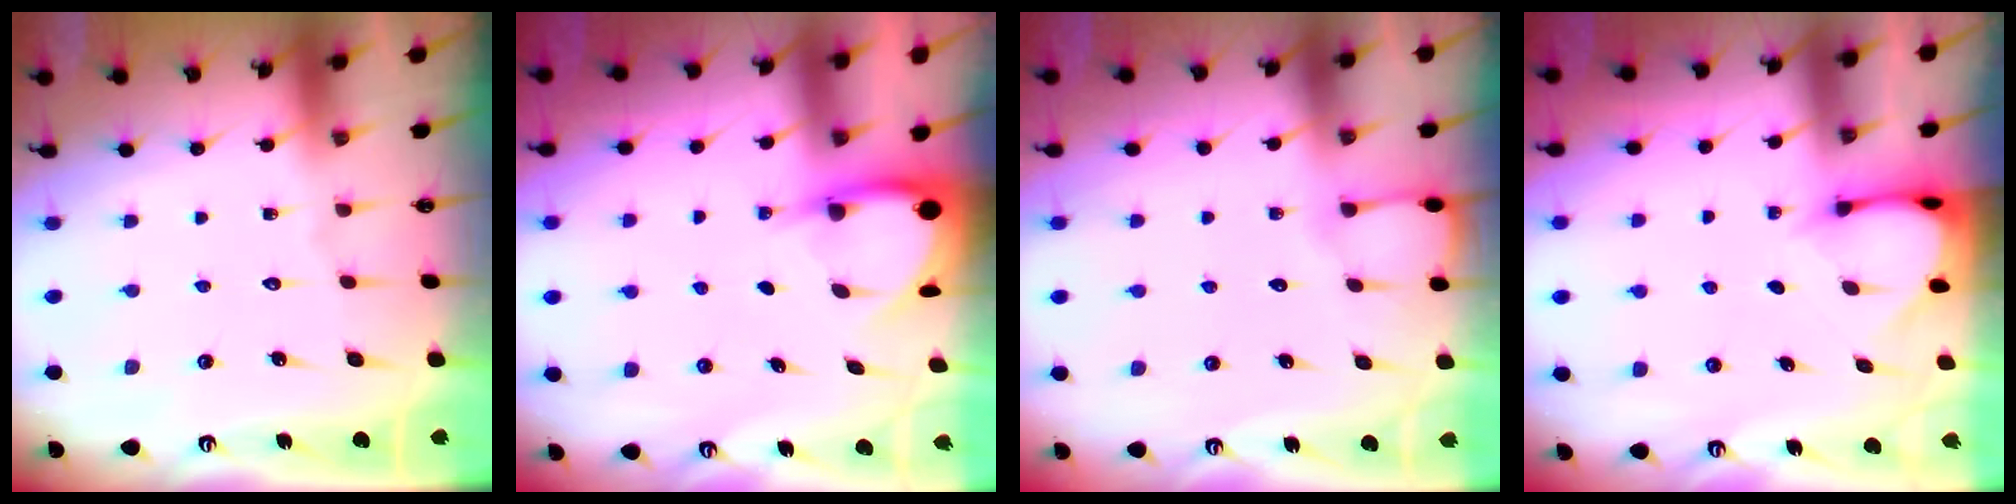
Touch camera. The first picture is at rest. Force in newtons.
{"total": 3.9, "press": 3.9, "slide": 0.3}
{"total": 3.6, "press": 3.6, "slide": 0.4}
{"total": 3.3, "press": 3.2, "slide": 0.3}